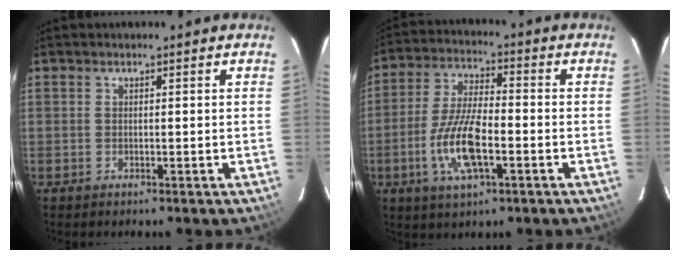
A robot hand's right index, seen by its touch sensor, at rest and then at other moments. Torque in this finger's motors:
{"motor_torque": [1.73, -0.41, 0.87, 0.21]}